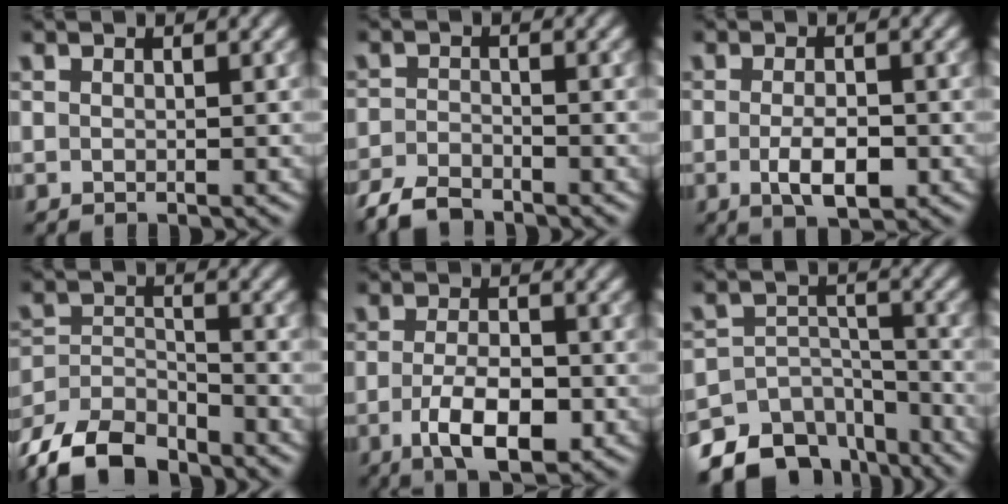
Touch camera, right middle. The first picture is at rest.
{"total": 3.4, "force": [-3.0, 0.9, 1.2], "torque": [-0.024, -0.006, -0.066]}
{"total": 3.4, "force": [-1.0, 1.3, 2.9], "torque": [-0.056, -0.007, -0.016]}
{"total": 8.2, "force": [-7.1, 3.1, 2.9], "torque": [-0.051, -0.011, -0.132]}
{"total": 5.4, "force": [-2.1, 2.2, 4.5], "torque": [-0.087, -0.008, -0.034]}
{"total": 10.0, "force": [-7.9, 5.4, 2.7], "torque": [-0.027, 0.001, -0.117]}